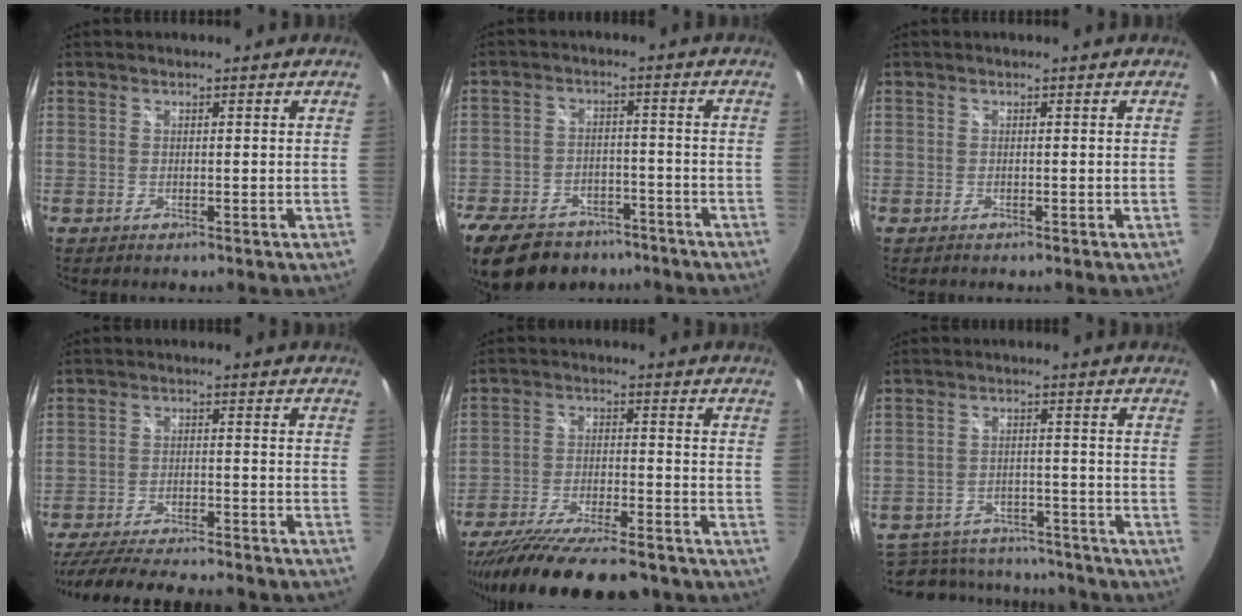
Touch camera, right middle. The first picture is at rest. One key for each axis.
{"total": 19.0, "fx": -13.8, "fy": 10.3, "fz": 8.2, "tx": -0.209, "ty": 0.000, "tz": -0.205}
{"total": 0.0}
{"total": 24.0, "fx": -20.9, "fy": 4.1, "fz": 11.0, "tx": -0.214, "ty": -0.032, "tz": -0.294}
{"total": 19.9, "fx": -17.1, "fy": 3.4, "fz": 9.7, "tx": -0.184, "ty": -0.045, "tz": -0.264}
{"total": 19.3, "fx": -15.1, "fy": 9.1, "fz": 7.7, "tx": -0.183, "ty": 0.008, "tz": -0.191}